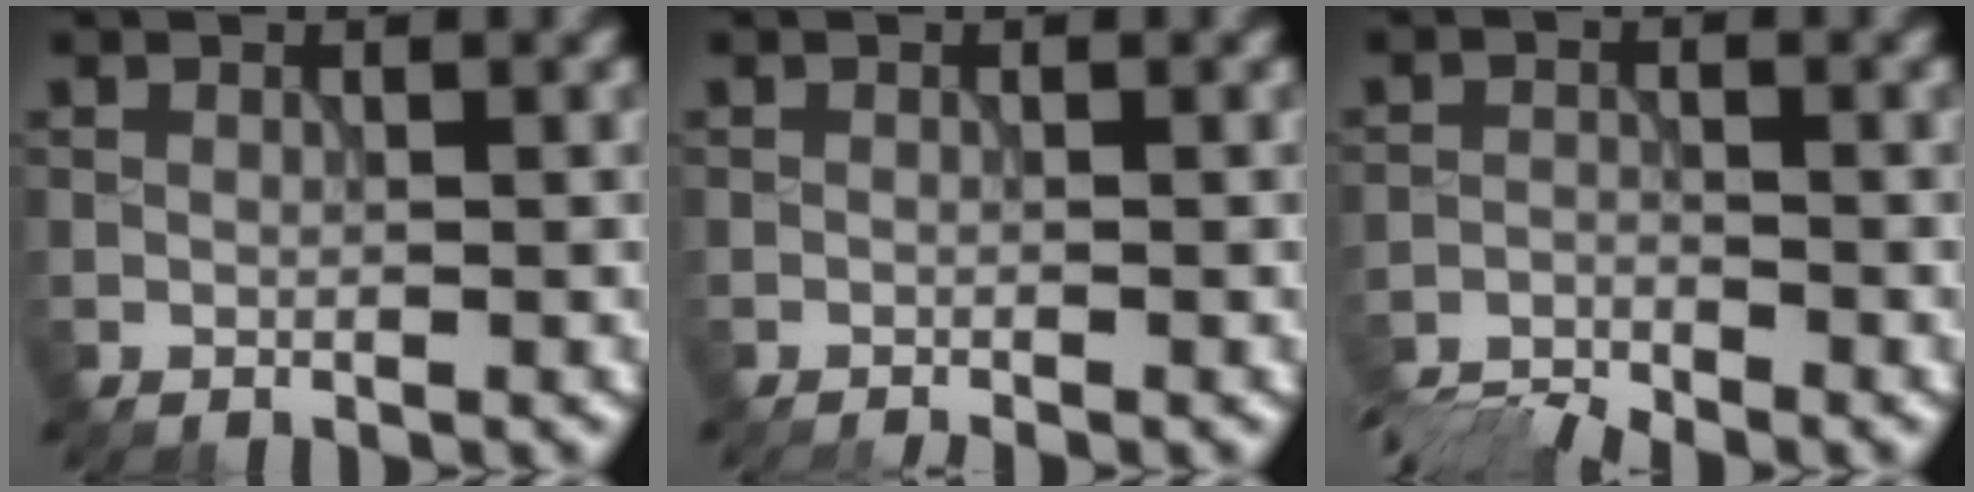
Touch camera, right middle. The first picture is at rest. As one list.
[{"total": 0.8, "force": [-0.7, 0.1, 0.3], "torque": [0.002, -0.002, -0.015]}, {"total": 6.0, "force": [-5.8, 0.7, 1.6], "torque": [-0.040, -0.020, -0.104]}]